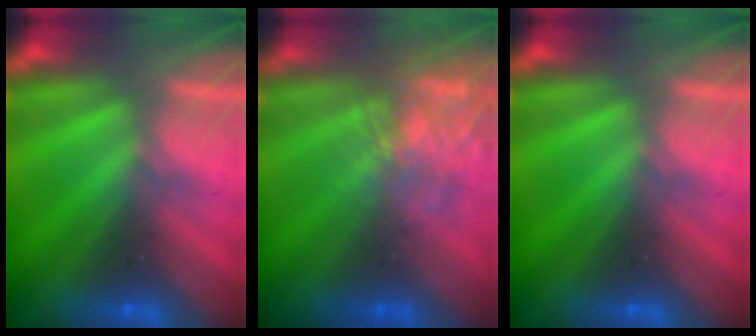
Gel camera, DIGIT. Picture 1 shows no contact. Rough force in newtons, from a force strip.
{"total": 7.7}
{"total": 0.0}